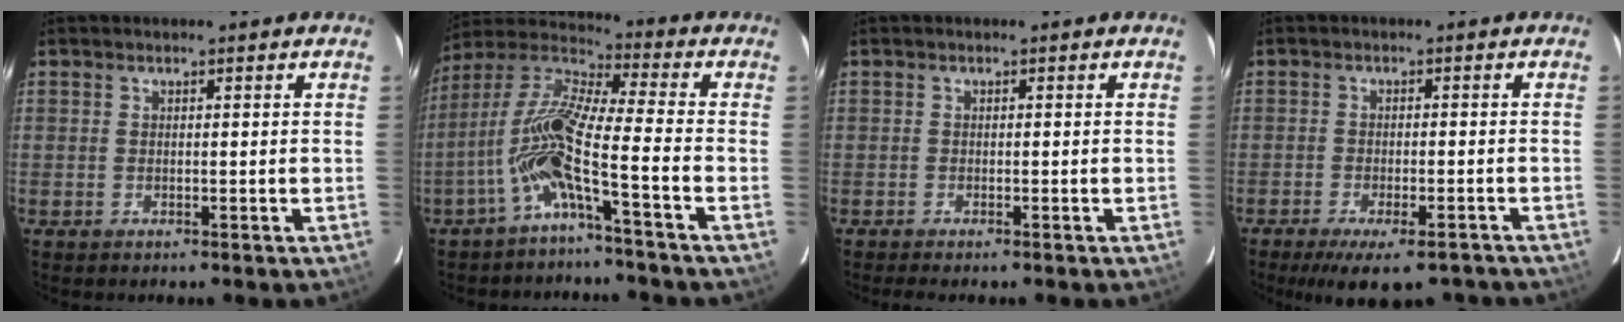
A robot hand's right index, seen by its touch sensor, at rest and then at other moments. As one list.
[{"total": 10.8, "force": [-4.7, -0.6, 9.8], "torque": [-0.211, 0.016, -0.100]}, {"total": 2.6, "force": [-2.1, 0.2, 1.4], "torque": [-0.019, -0.006, -0.029]}, {"total": 11.3, "force": [-9.2, 2.9, 5.8], "torque": [-0.078, -0.011, -0.126]}]